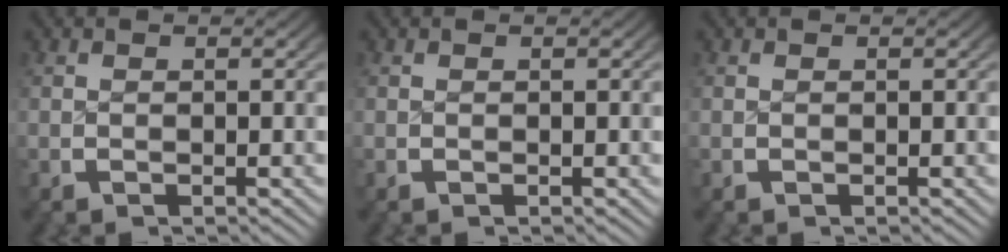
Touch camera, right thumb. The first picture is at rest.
{"total": 0.0}
{"total": 0.0}